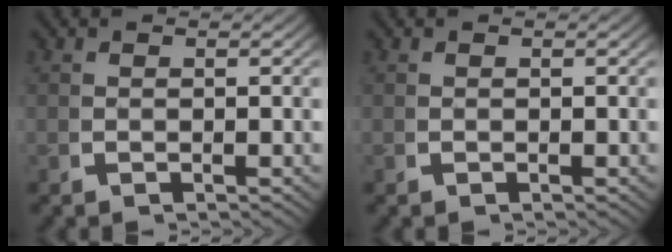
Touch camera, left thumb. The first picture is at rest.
{"total": 0.0}